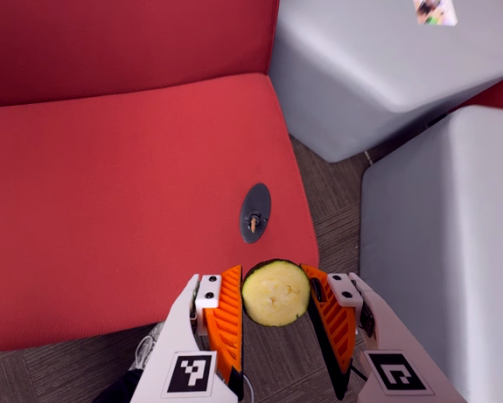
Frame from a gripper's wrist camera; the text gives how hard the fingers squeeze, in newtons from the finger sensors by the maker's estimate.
{"total": 8.8, "left": 9.1, "right": 8.4}